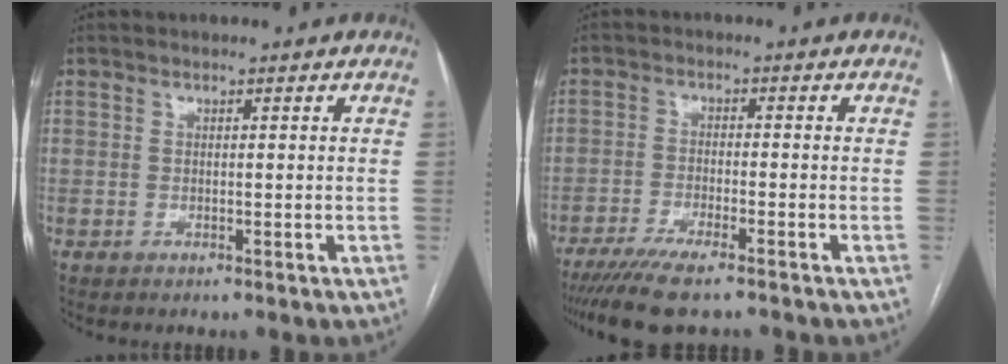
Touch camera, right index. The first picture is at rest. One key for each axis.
{"total": 8.7, "fx": -6.9, "fy": 0.9, "fz": 5.2, "tx": -0.083, "ty": -0.020, "tz": -0.111}